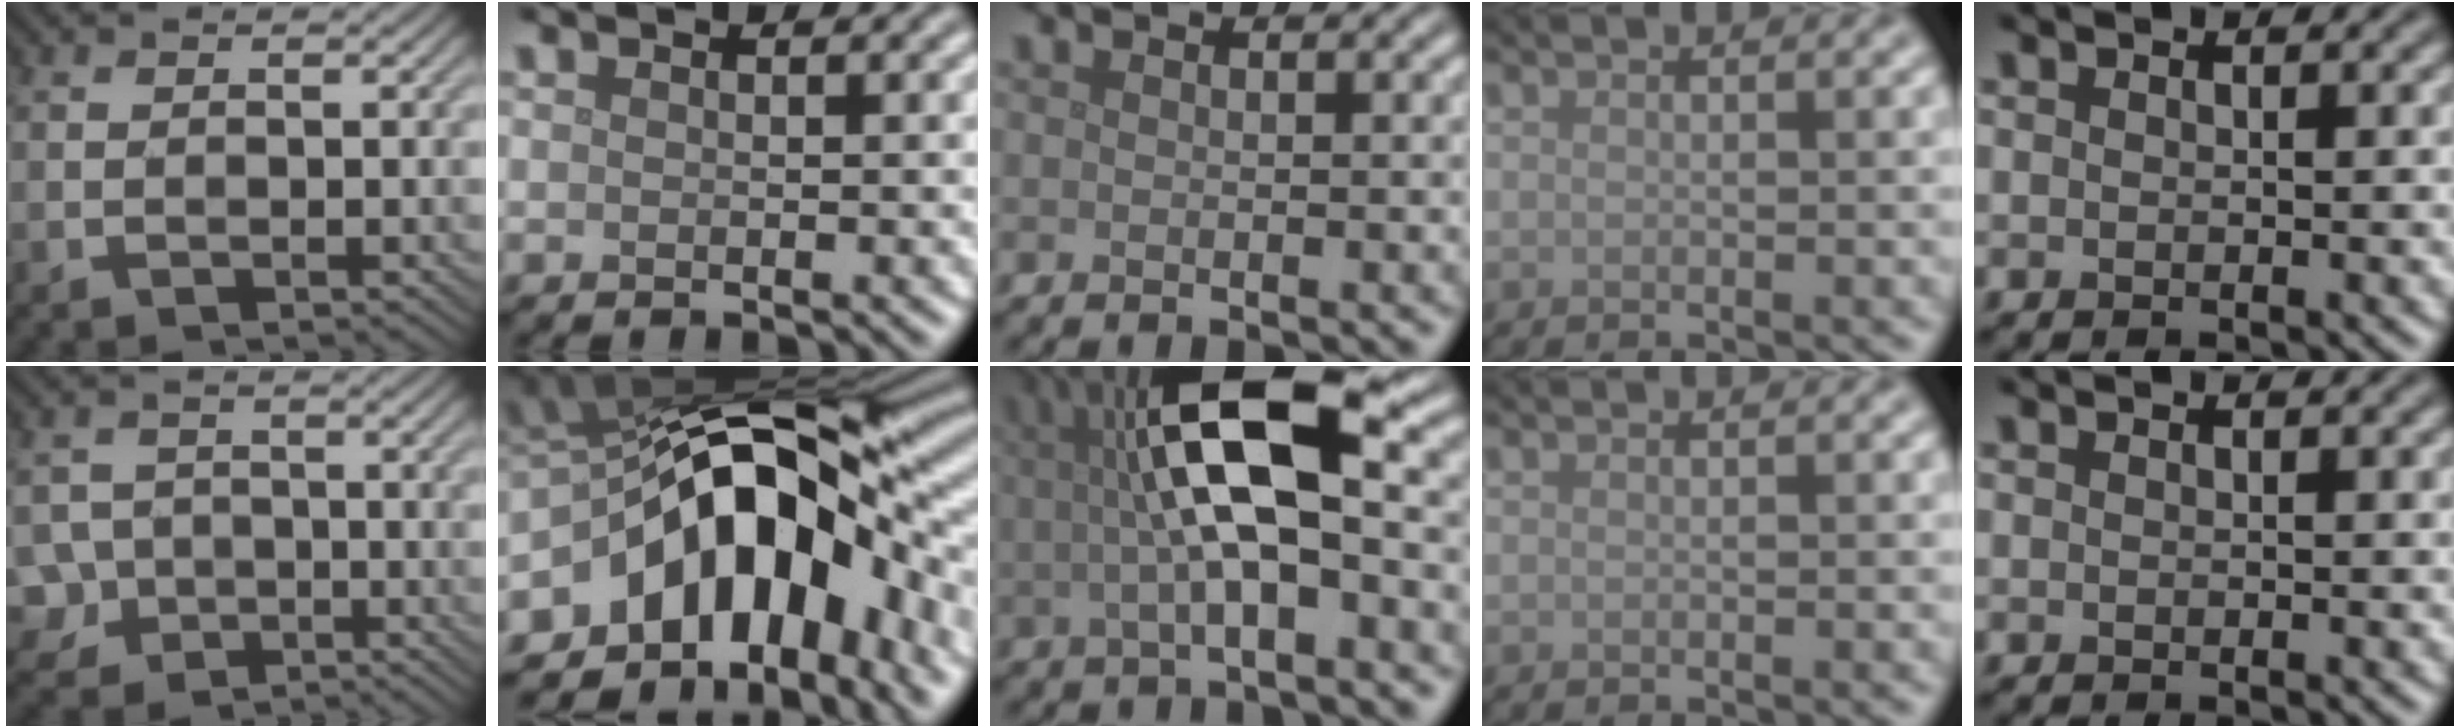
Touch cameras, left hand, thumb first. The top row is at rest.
{"thumb": {"total": 5.2, "force": [-2.4, 4.5, 0.8], "torque": [-0.026, -0.004, -0.063]}, "index": {"total": 14.2, "force": [-4.9, 8.5, 10.2], "torque": [-0.127, 0.010, -0.096]}, "middle": {"total": 9.7, "force": [1.4, 2.9, 9.1], "torque": [-0.155, 0.017, 0.016]}}